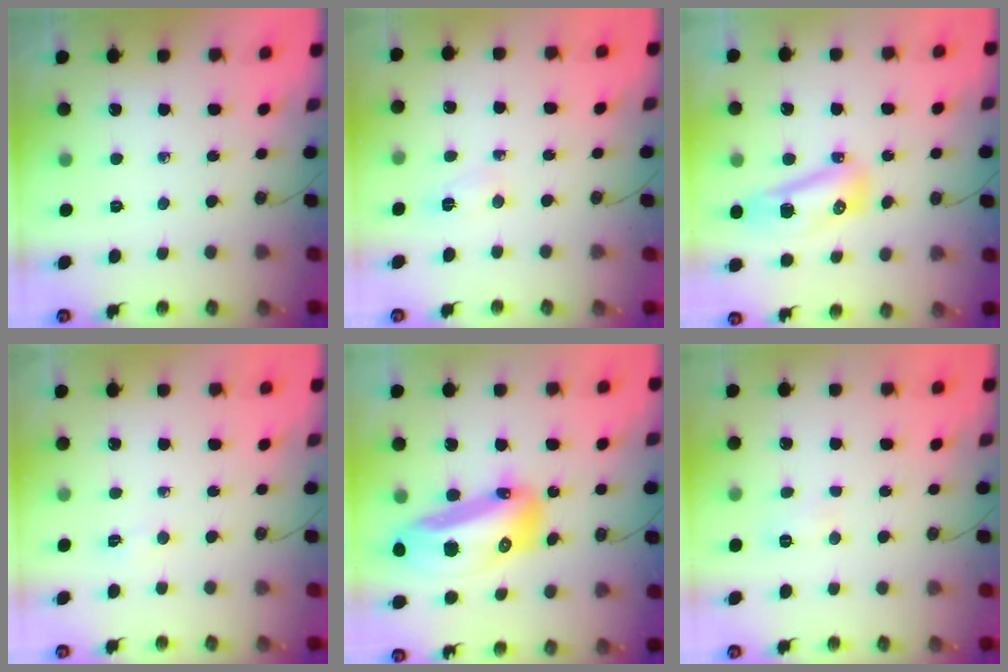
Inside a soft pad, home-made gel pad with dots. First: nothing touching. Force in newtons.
{"total": 2.9, "press": 2.7, "slide": 1.2}
{"total": 14.8, "press": 11.7, "slide": 8.9}
{"total": 1.8, "press": 1.6, "slide": 0.6}
{"total": 26.7, "press": 22.9, "slide": 13.8}
{"total": 4.5, "press": 4.4, "slide": 0.5}